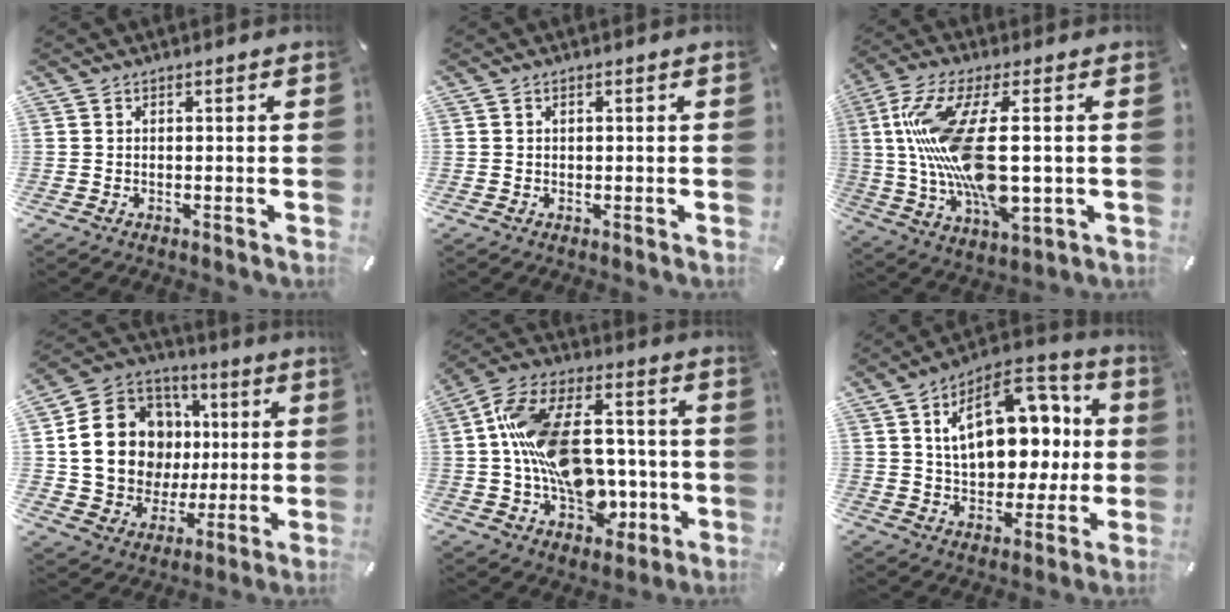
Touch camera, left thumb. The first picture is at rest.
{"total": 0.7, "force": [0.1, 0.5, 0.4], "torque": [-0.009, 0.002, 0.002]}
{"total": 21.7, "force": [2.1, 8.5, 19.8], "torque": [-0.423, -0.022, 0.033]}
{"total": 18.8, "force": [2.2, 16.2, 9.3], "torque": [-0.173, -0.006, 0.061]}
{"total": 21.8, "force": [-0.4, 15.4, 15.5], "torque": [-0.290, 0.018, 0.006]}
{"total": 20.9, "force": [4.9, 13.2, 15.4], "torque": [-0.237, -0.012, 0.084]}